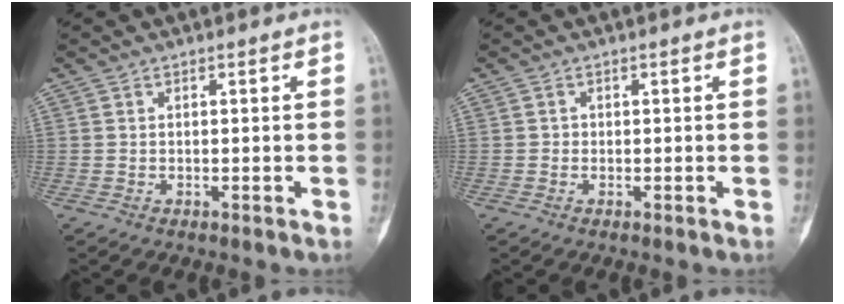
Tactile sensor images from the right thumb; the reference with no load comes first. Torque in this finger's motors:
{"motor_torque": [-0.13, -0.12, 0.23, 0.27, 0.00]}